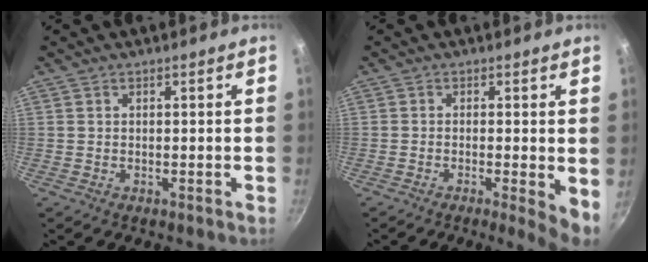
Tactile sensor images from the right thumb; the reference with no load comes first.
{"total": 5.5, "force": [-0.9, 1.1, 5.3], "torque": [-0.069, -0.007, -0.012]}